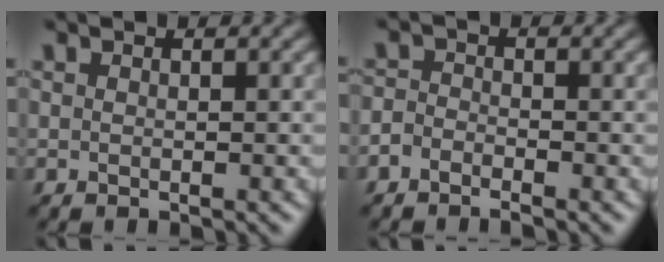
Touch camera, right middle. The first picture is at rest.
{"total": 1.7, "force": [-1.3, 0.8, 0.6], "torque": [-0.011, 0.002, -0.033]}